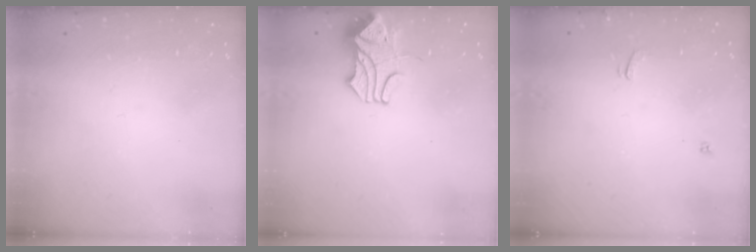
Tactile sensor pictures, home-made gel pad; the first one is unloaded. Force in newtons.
{"total": 1.9, "press": 1.8, "slide": 0.7}
{"total": 2.7, "press": 2.7, "slide": 0.3}